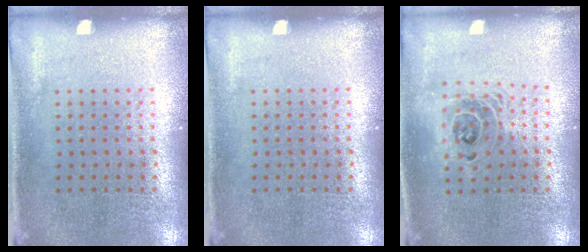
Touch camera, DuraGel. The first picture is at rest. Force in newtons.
{"total": 0.0}
{"total": 1.6, "press": 1.3, "slide": 0.9}